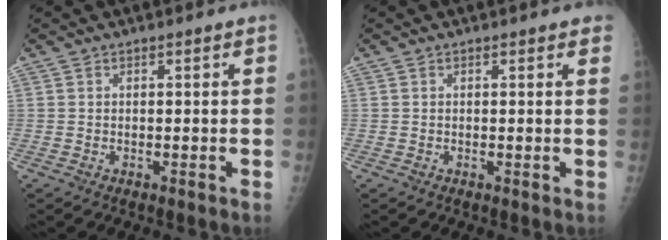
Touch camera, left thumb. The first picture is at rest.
{"total": 3.6, "force": [2.7, 1.3, 2.0], "torque": [0.002, -0.003, 0.021]}